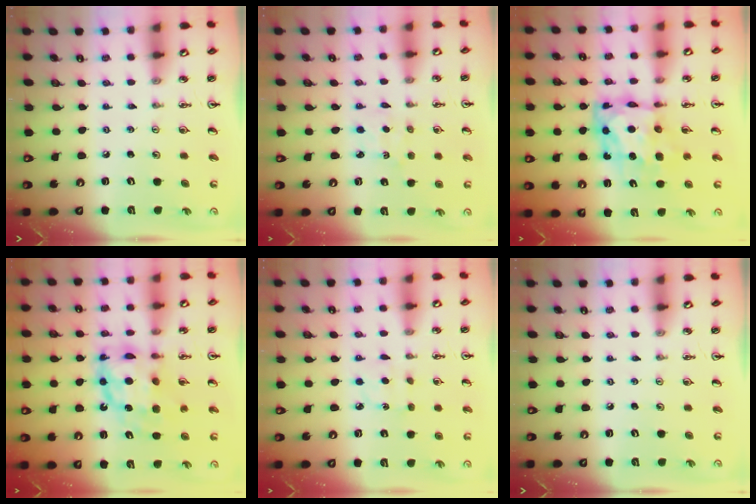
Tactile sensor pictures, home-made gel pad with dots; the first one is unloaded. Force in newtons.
{"total": 2.3, "press": 2.3, "slide": 0.3}
{"total": 9.7, "press": 9.6, "slide": 1.0}
{"total": 11.5, "press": 11.5, "slide": 1.0}
{"total": 4.6, "press": 4.5, "slide": 0.5}
{"total": 0.0}